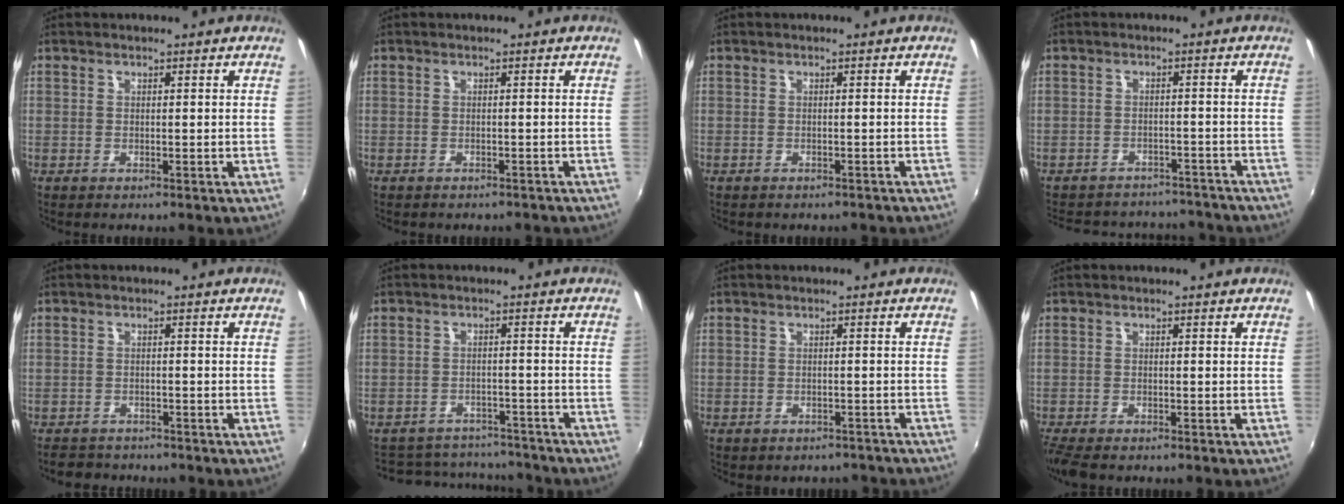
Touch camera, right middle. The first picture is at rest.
{"total": 3.2, "force": [-2.9, 1.2, 0.9], "torque": [-0.019, -0.012, -0.034]}
{"total": 2.7, "force": [-2.3, 1.1, 0.8], "torque": [-0.016, -0.011, -0.027]}
{"total": 14.9, "force": [-12.7, 6.7, 3.9], "torque": [-0.090, 0.043, -0.155]}
{"total": 4.8, "force": [-4.3, 2.0, 0.8], "torque": [-0.029, -0.006, -0.069]}
{"total": 12.4, "force": [-10.9, 5.3, 2.8], "torque": [-0.073, 0.027, -0.143]}
{"total": 5.2, "force": [-4.3, 2.7, 1.1], "torque": [-0.019, 0.003, -0.043]}
{"total": 4.9, "force": [-4.0, 1.3, 2.5], "torque": [-0.062, -0.028, -0.076]}